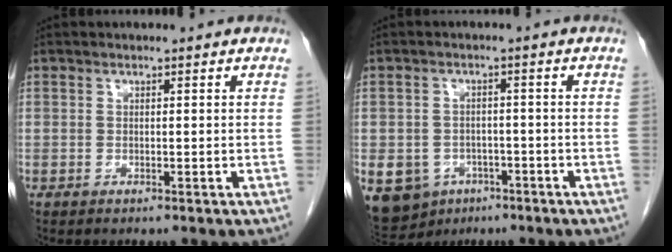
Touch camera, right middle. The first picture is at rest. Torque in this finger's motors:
{"motor_torque": [1.13, -1.01, 0.49, 0.09]}